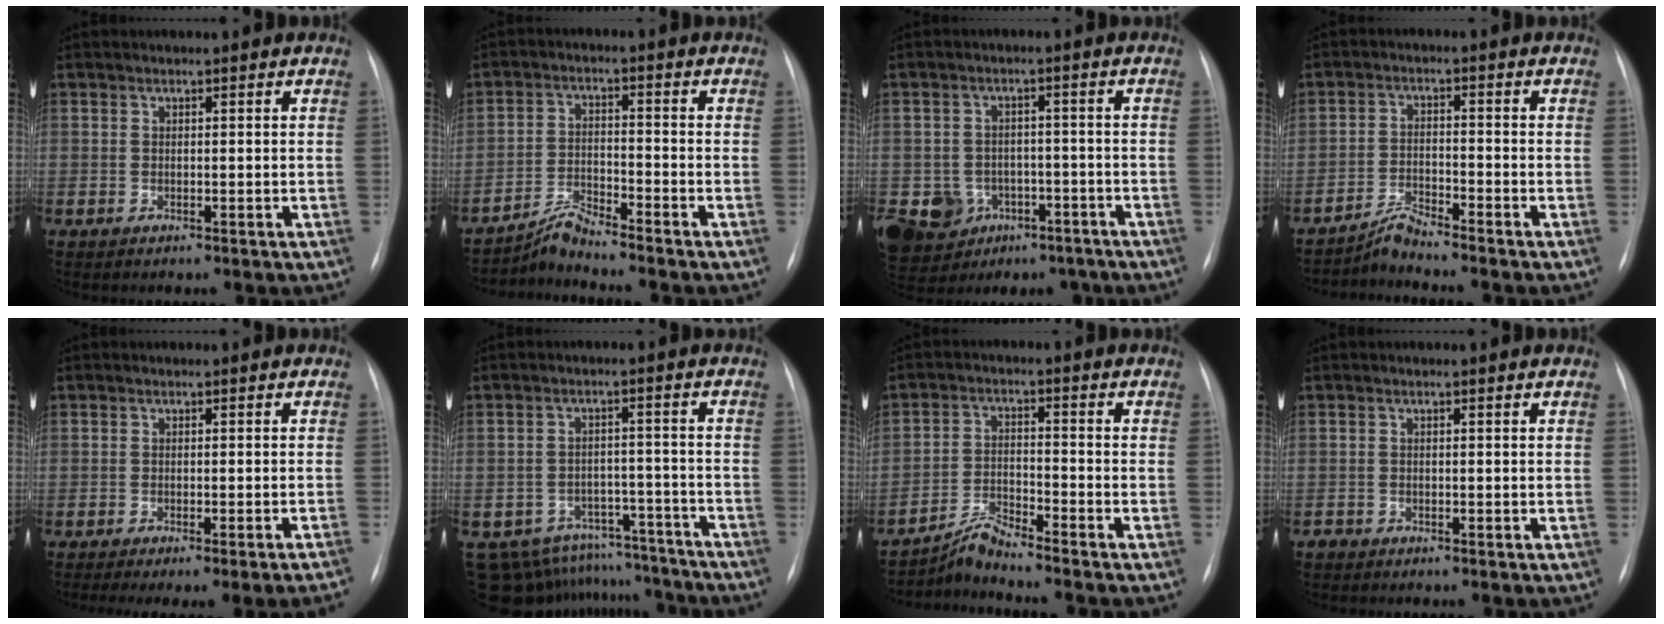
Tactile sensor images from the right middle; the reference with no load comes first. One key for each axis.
{"total": 4.2, "fx": -4.1, "fy": -1.0, "fz": 0.2, "tx": -0.019, "ty": -0.020, "tz": -0.079}
{"total": 15.1, "fx": -7.1, "fy": 12.3, "fz": 5.1, "tx": -0.128, "ty": 0.021, "tz": -0.089}
{"total": 3.4, "fx": -3.3, "fy": -0.8, "fz": 0.1, "tx": -0.009, "ty": -0.021, "tz": -0.064}
{"total": 9.8, "fx": -8.1, "fy": -0.9, "fz": 5.5, "tx": -0.050, "ty": -0.020, "tz": -0.108}
{"total": 13.5, "fx": -12.3, "fy": 5.3, "fz": 1.3, "tx": -0.016, "ty": 0.042, "tz": -0.157}
{"total": 4.6, "fx": -4.4, "fy": -1.1, "fz": 0.3, "tx": -0.021, "ty": -0.018, "tz": -0.084}
{"total": 0.9, "fx": -0.7, "fy": 0.4, "fz": -0.1, "tx": -0.005, "ty": 0.000, "tz": -0.015}